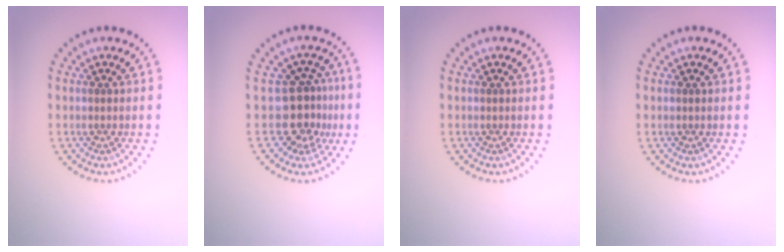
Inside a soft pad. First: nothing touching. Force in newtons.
{"total": 3.4, "press": 2.4, "slide": 2.4}
{"total": 0.0}
{"total": 0.0}